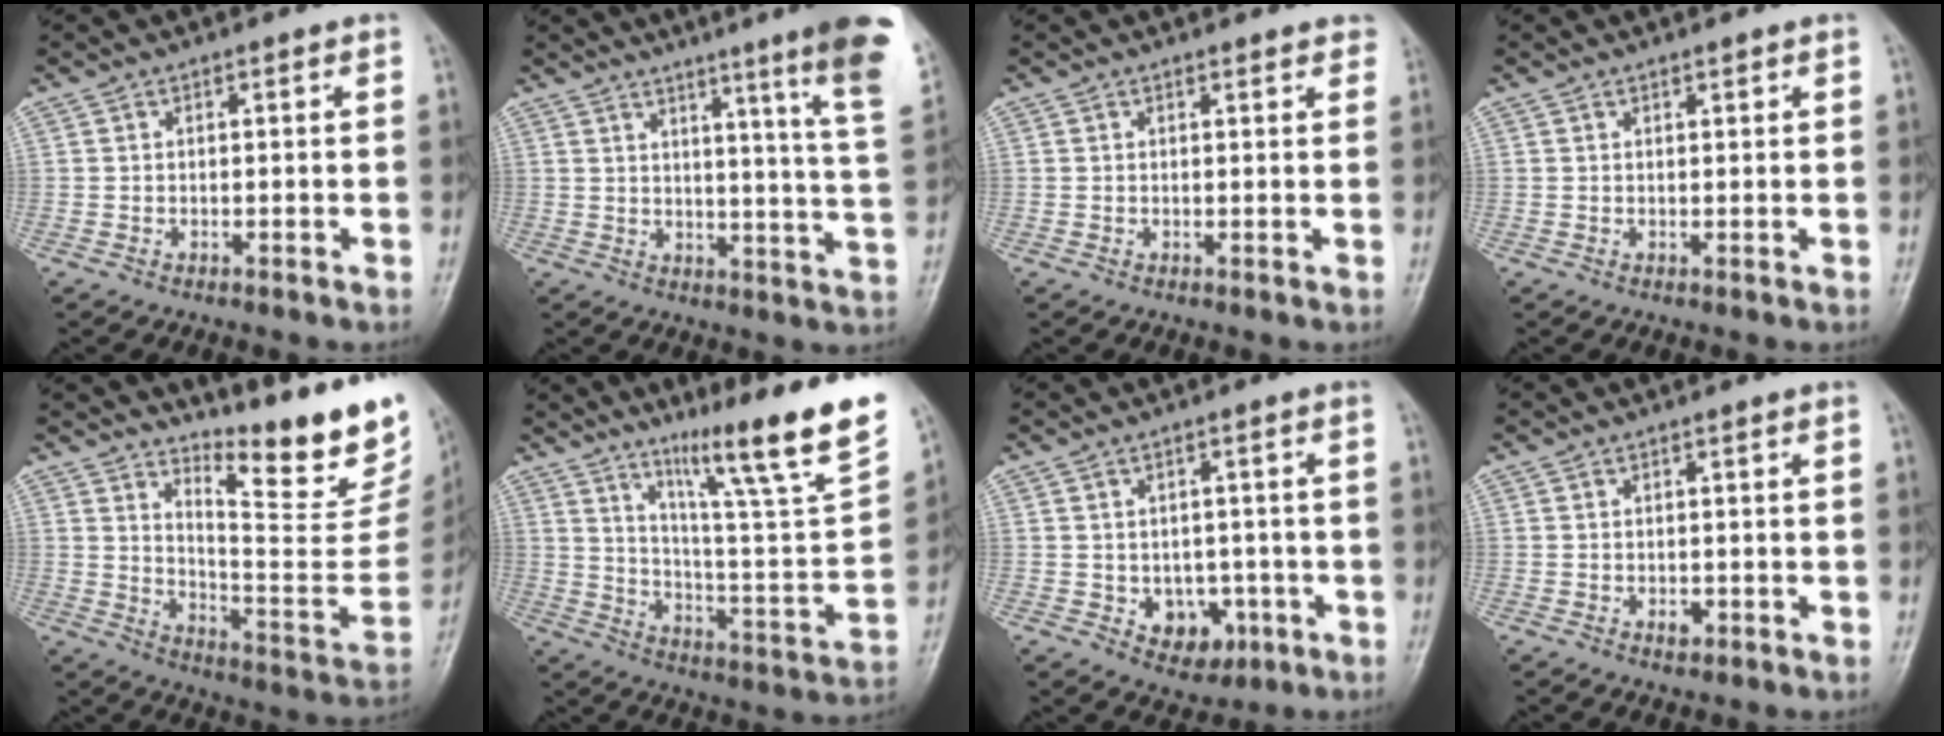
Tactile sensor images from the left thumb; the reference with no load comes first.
{"total": 17.4, "force": [10.9, -0.2, 13.5], "torque": [-0.162, -0.073, 0.121]}
{"total": 2.0, "force": [1.8, 0.7, 0.7], "torque": [0.003, -0.003, 0.012]}
{"total": 0.7, "force": [0.6, 0.1, 0.4], "torque": [-0.007, -0.004, 0.009]}
{"total": 19.1, "force": [15.7, 4.1, 10.1], "torque": [-0.106, -0.145, 0.222]}
{"total": 23.4, "force": [15.5, 1.8, 17.4], "torque": [-0.237, -0.078, 0.246]}
{"total": 6.8, "force": [-1.9, 5.2, 4.0], "torque": [-0.020, 0.009, -0.012]}
{"total": 1.4, "force": [-0.3, 0.9, 1.0], "torque": [-0.009, -0.001, -0.003]}